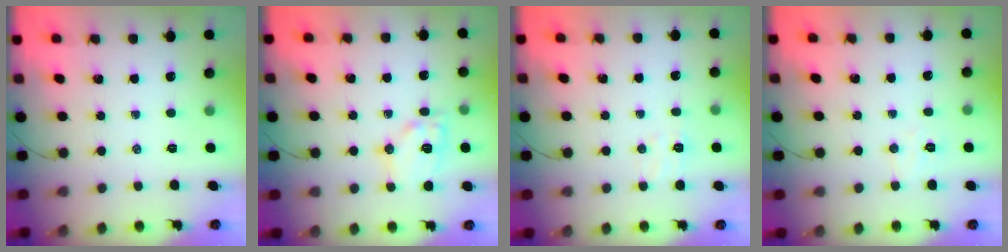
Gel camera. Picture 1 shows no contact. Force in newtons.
{"total": 10.5, "press": 10.5, "slide": 0.6}
{"total": 4.6, "press": 4.4, "slide": 1.1}
{"total": 4.6, "press": 4.5, "slide": 0.9}